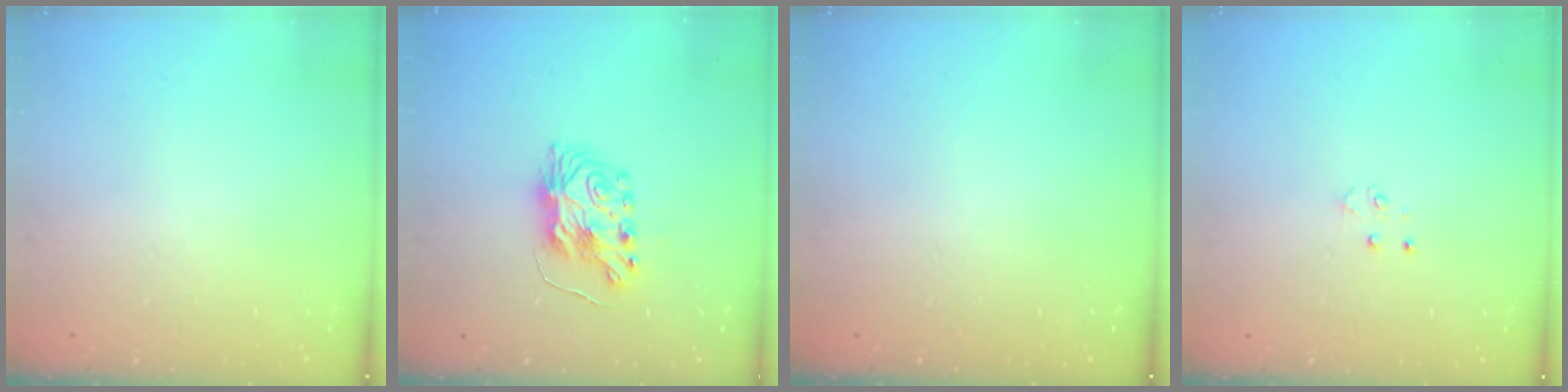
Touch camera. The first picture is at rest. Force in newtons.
{"total": 8.1, "press": 8.0, "slide": 0.8}
{"total": 0.0}
{"total": 3.1, "press": 3.1, "slide": 0.6}